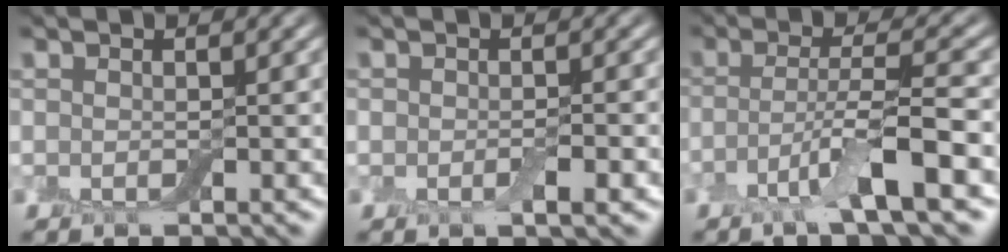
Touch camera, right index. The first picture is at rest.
{"total": 1.7, "force": [-0.7, 0.8, 1.3], "torque": [-0.022, -0.007, -0.008]}
{"total": 5.3, "force": [-2.4, 0.5, 4.7], "torque": [-0.081, -0.001, -0.054]}